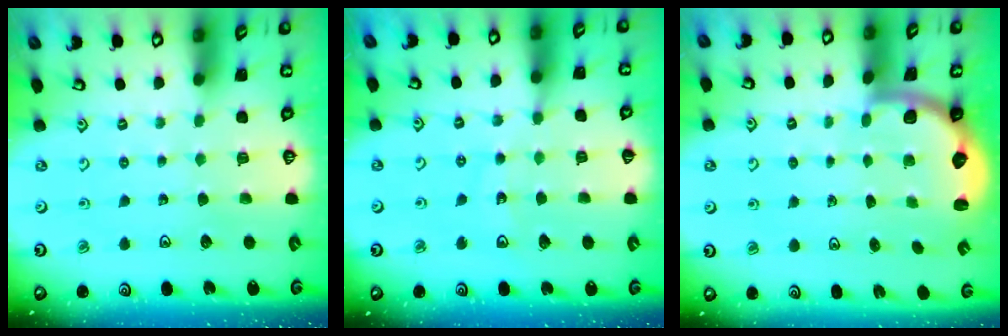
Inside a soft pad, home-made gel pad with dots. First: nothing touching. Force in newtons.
{"total": 10.3, "press": 9.9, "slide": 3.1}
{"total": 2.2, "press": 2.0, "slide": 0.8}